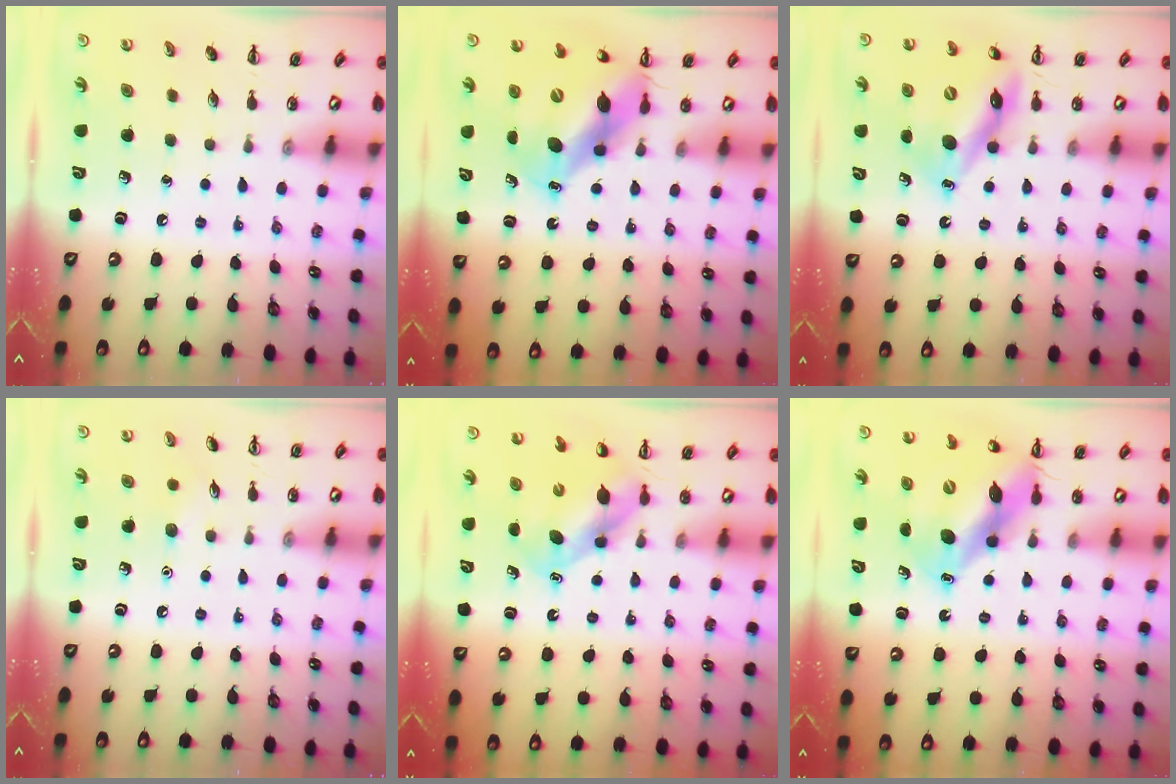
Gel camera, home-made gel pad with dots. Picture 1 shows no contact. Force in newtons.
{"total": 10.8, "press": 10.4, "slide": 2.8}
{"total": 12.3, "press": 11.7, "slide": 3.7}
{"total": 4.5, "press": 4.2, "slide": 1.4}
{"total": 6.1, "press": 6.0, "slide": 1.0}
{"total": 12.9, "press": 12.4, "slide": 3.6}